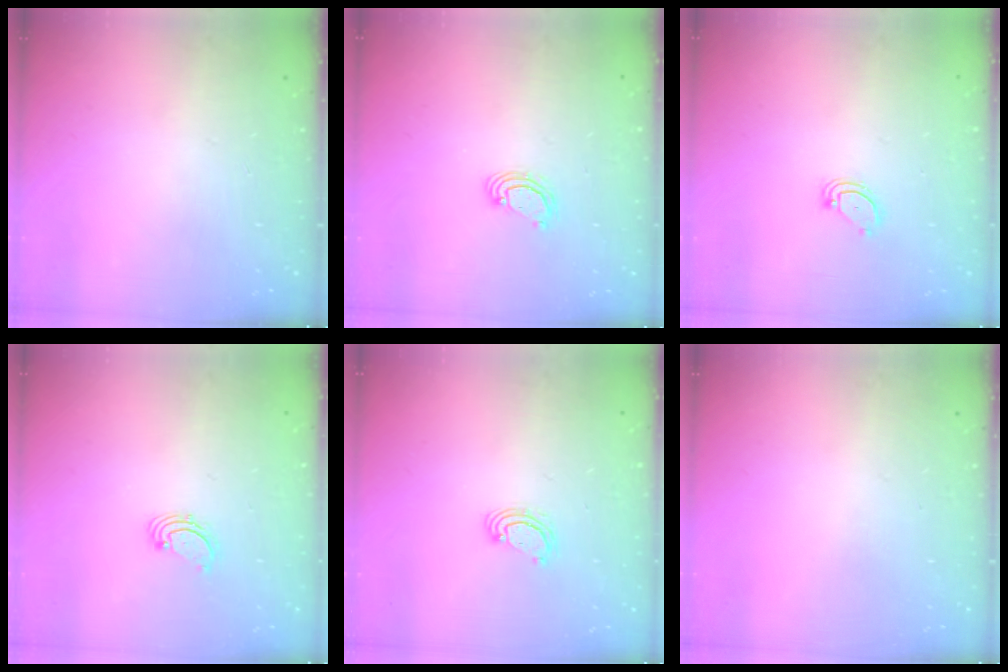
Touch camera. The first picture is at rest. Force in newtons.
{"total": 3.5, "press": 3.5, "slide": 0.3}
{"total": 2.9, "press": 2.9, "slide": 0.2}
{"total": 1.7, "press": 1.7, "slide": 0.2}
{"total": 3.3, "press": 3.3, "slide": 0.2}
{"total": 0.0}